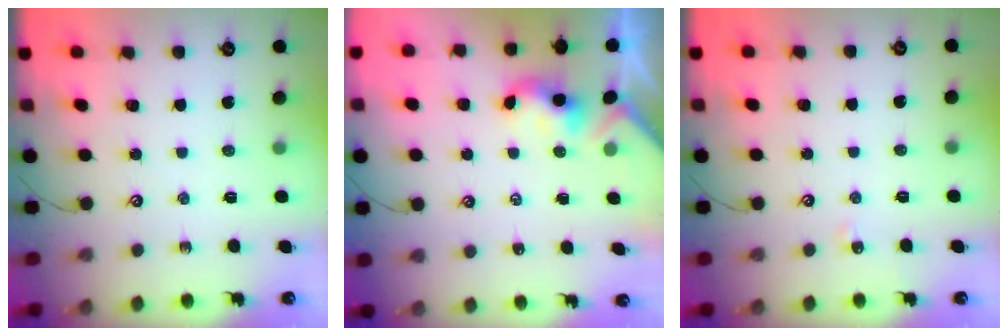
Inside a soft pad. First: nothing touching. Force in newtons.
{"total": 2.1, "press": 2.1, "slide": 0.2}
{"total": 2.9, "press": 2.9, "slide": 0.4}